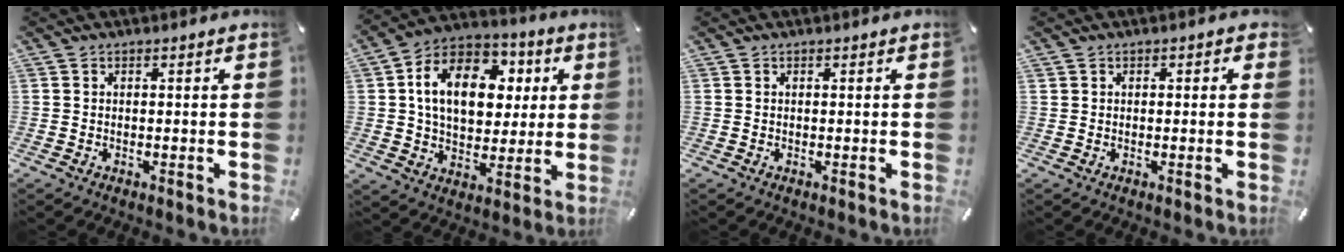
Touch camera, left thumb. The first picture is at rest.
{"total": 16.9, "force": [4.2, 11.8, 11.3], "torque": [-0.195, -0.002, 0.075]}
{"total": 0.0}
{"total": 0.9, "force": [0.1, 0.9, 0.2], "torque": [0.005, 0.003, -0.002]}